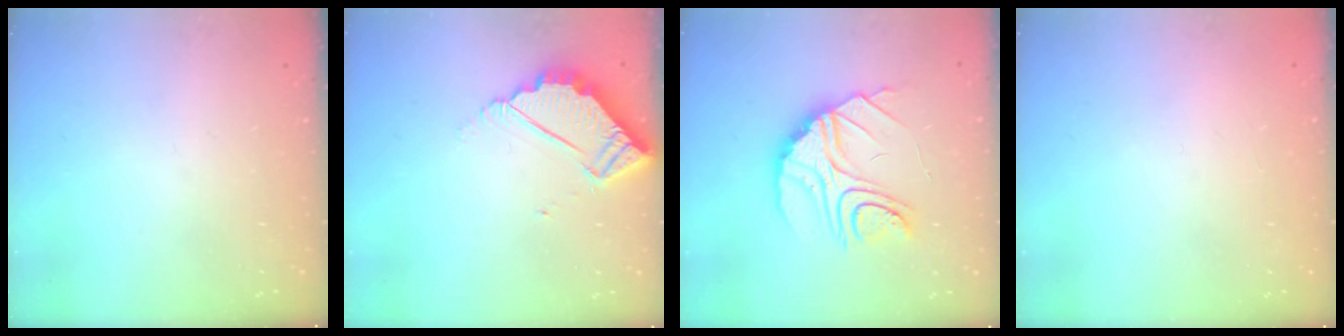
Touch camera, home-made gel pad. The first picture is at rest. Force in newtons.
{"total": 4.5, "press": 4.5, "slide": 0.3}
{"total": 12.9, "press": 12.9, "slide": 1.1}
{"total": 2.1, "press": 2.1, "slide": 0.1}